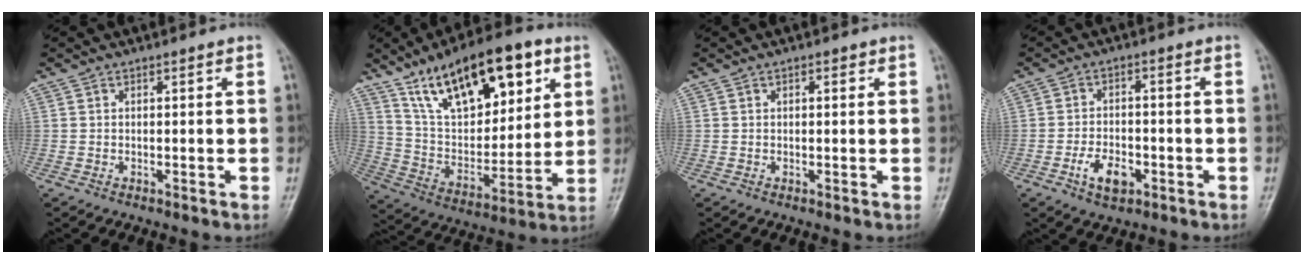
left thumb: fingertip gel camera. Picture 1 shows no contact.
{"total": 23.2, "force": [12.3, 10.5, 16.6], "torque": [-0.222, -0.036, 0.219]}
{"total": 1.0, "force": [0.5, 0.5, 0.7], "torque": [-0.008, 0.001, 0.004]}
{"total": 6.0, "force": [-2.6, 3.5, 4.1], "torque": [-0.065, 0.013, -0.044]}